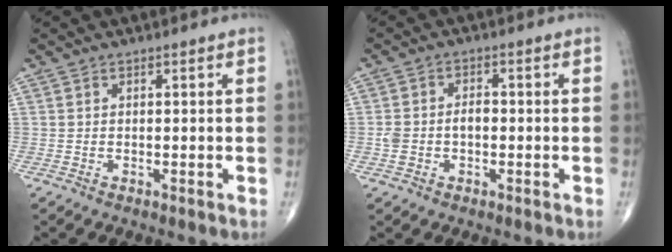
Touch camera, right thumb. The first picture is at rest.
{"total": 4.3, "force": [-0.7, 2.9, 3.1], "torque": [-0.064, 0.018, -0.010]}